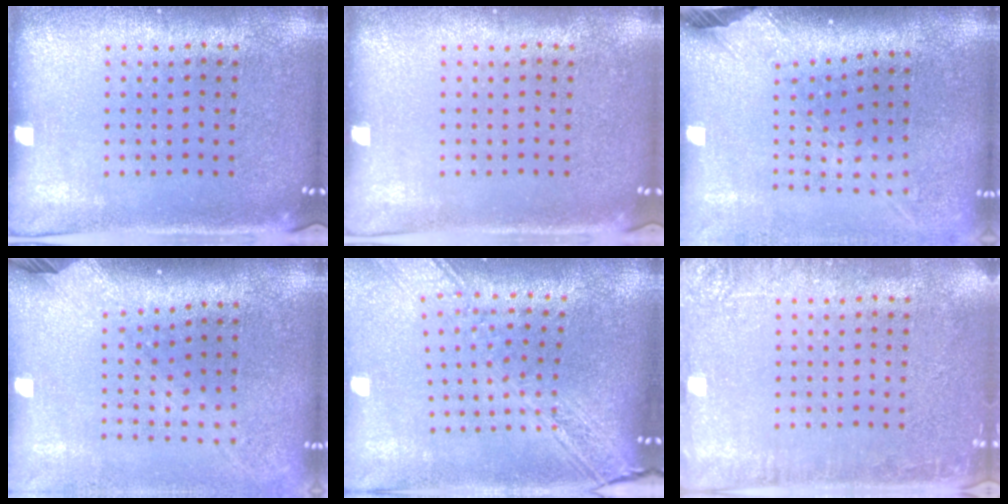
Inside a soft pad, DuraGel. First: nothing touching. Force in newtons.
{"total": 0.0}
{"total": 2.6, "press": 1.8, "slide": 1.8}
{"total": 2.3, "press": 1.7, "slide": 1.5}
{"total": 2.9, "press": 2.3, "slide": 1.9}
{"total": 2.9, "press": 2.9, "slide": 0.4}